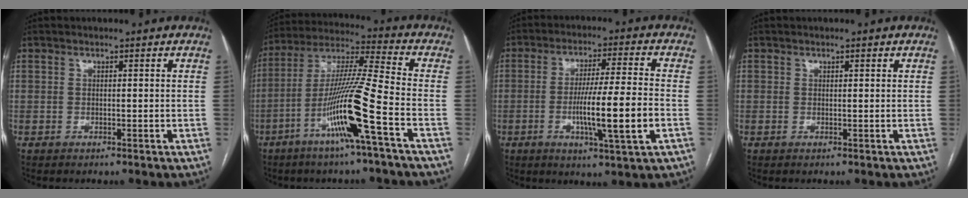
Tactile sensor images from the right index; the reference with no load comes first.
{"total": 14.4, "force": [-6.0, -1.2, 13.0], "torque": [-0.255, -0.002, -0.116]}
{"total": 11.5, "force": [-2.7, -0.2, 11.1], "torque": [-0.193, -0.010, -0.051]}
{"total": 0.5, "force": [0.3, 0.1, 0.4], "torque": [-0.010, 0.001, 0.005]}